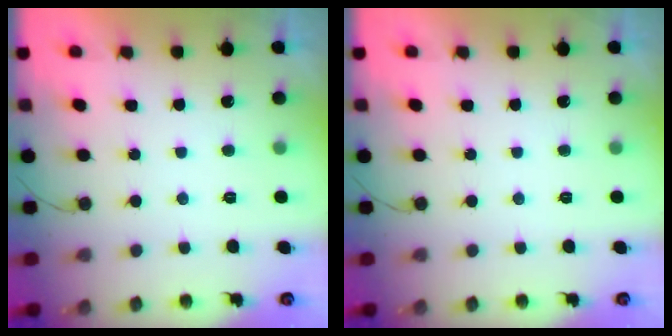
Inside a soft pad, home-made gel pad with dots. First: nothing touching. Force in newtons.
{"total": 0.0}